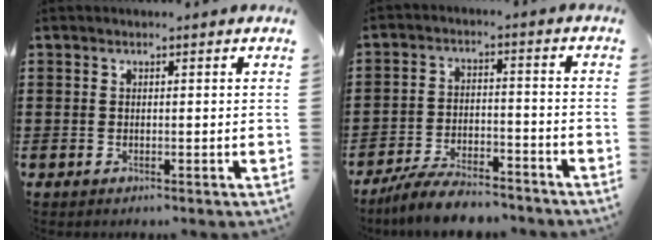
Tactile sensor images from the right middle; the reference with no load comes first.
{"total": 6.4, "force": [-6.0, 0.9, 2.2], "torque": [-0.045, 0.004, -0.115]}